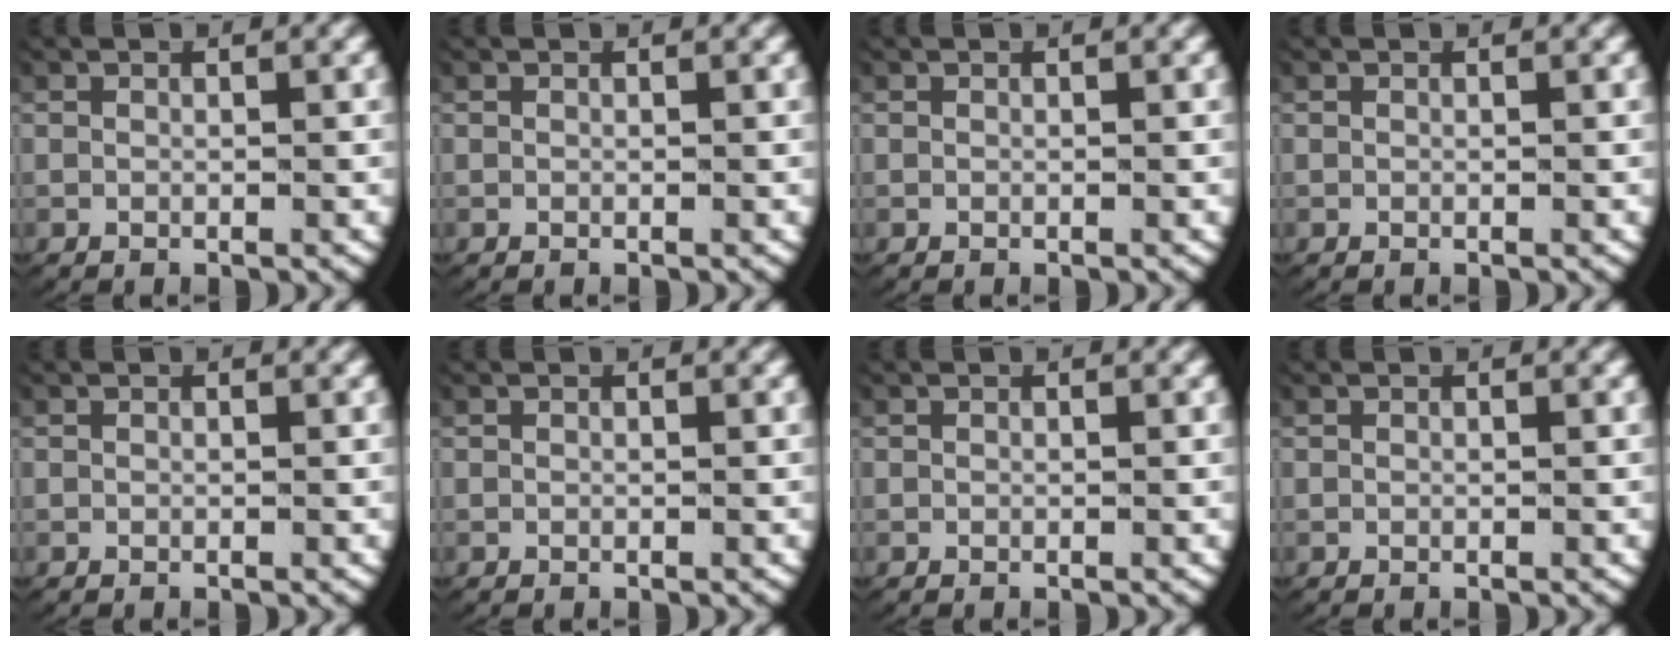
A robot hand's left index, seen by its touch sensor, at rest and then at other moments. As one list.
[{"total": 0.0}, {"total": 0.0}, {"total": 0.0}, {"total": 0.0}, {"total": 0.0}, {"total": 0.0}, {"total": 0.0}]